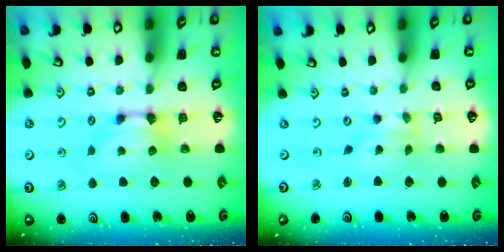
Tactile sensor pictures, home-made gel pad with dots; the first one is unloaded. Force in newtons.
{"total": 2.4, "press": 2.2, "slide": 1.0}